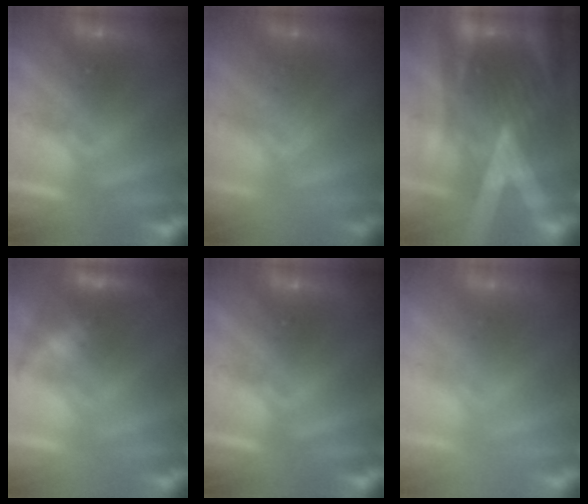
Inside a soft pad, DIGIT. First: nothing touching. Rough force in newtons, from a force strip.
{"total": 2.5}
{"total": 2.9}
{"total": 3.3}
{"total": 0.0}
{"total": 3.0}